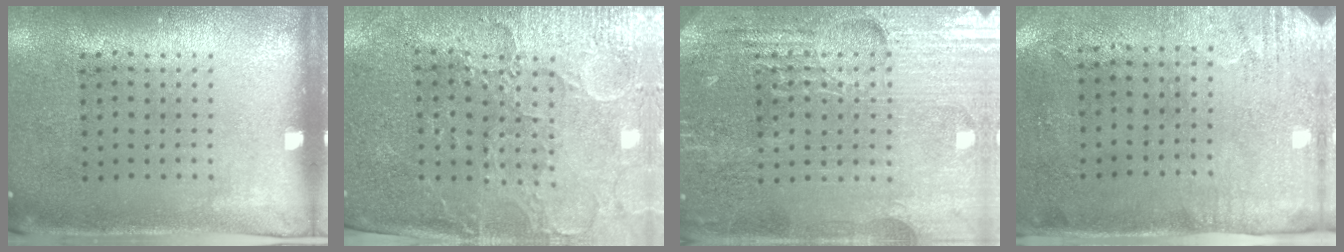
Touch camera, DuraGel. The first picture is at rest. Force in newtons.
{"total": 3.5, "press": 3.3, "slide": 1.2}
{"total": 4.9, "press": 4.6, "slide": 1.7}
{"total": 3.0, "press": 2.4, "slide": 1.8}